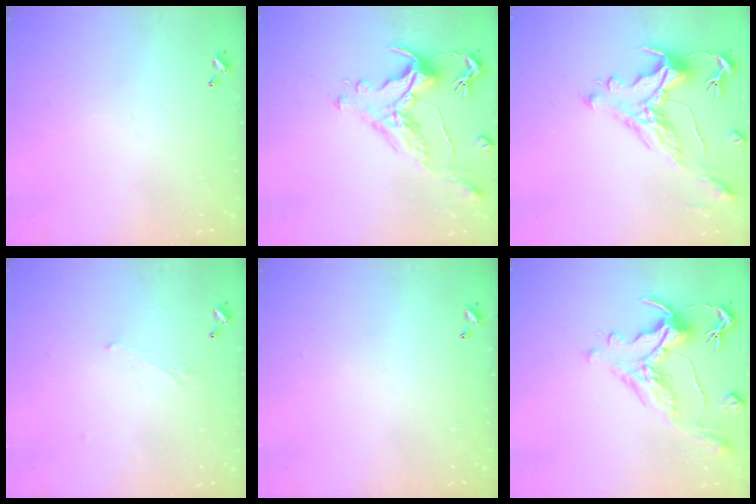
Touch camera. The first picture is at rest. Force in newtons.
{"total": 1.4, "press": 0.2, "slide": 1.4}
{"total": 1.2, "press": 0.2, "slide": 1.2}
{"total": 1.7, "press": 1.6, "slide": 0.6}
{"total": 0.0}
{"total": 1.7, "press": 0.9, "slide": 1.4}